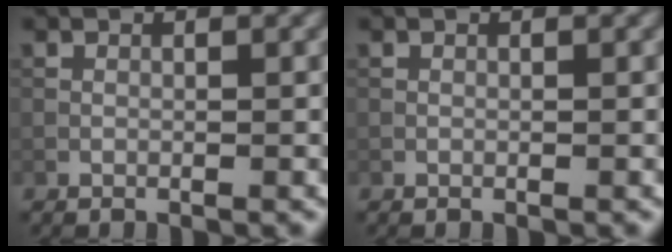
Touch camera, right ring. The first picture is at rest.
{"total": 0.0}